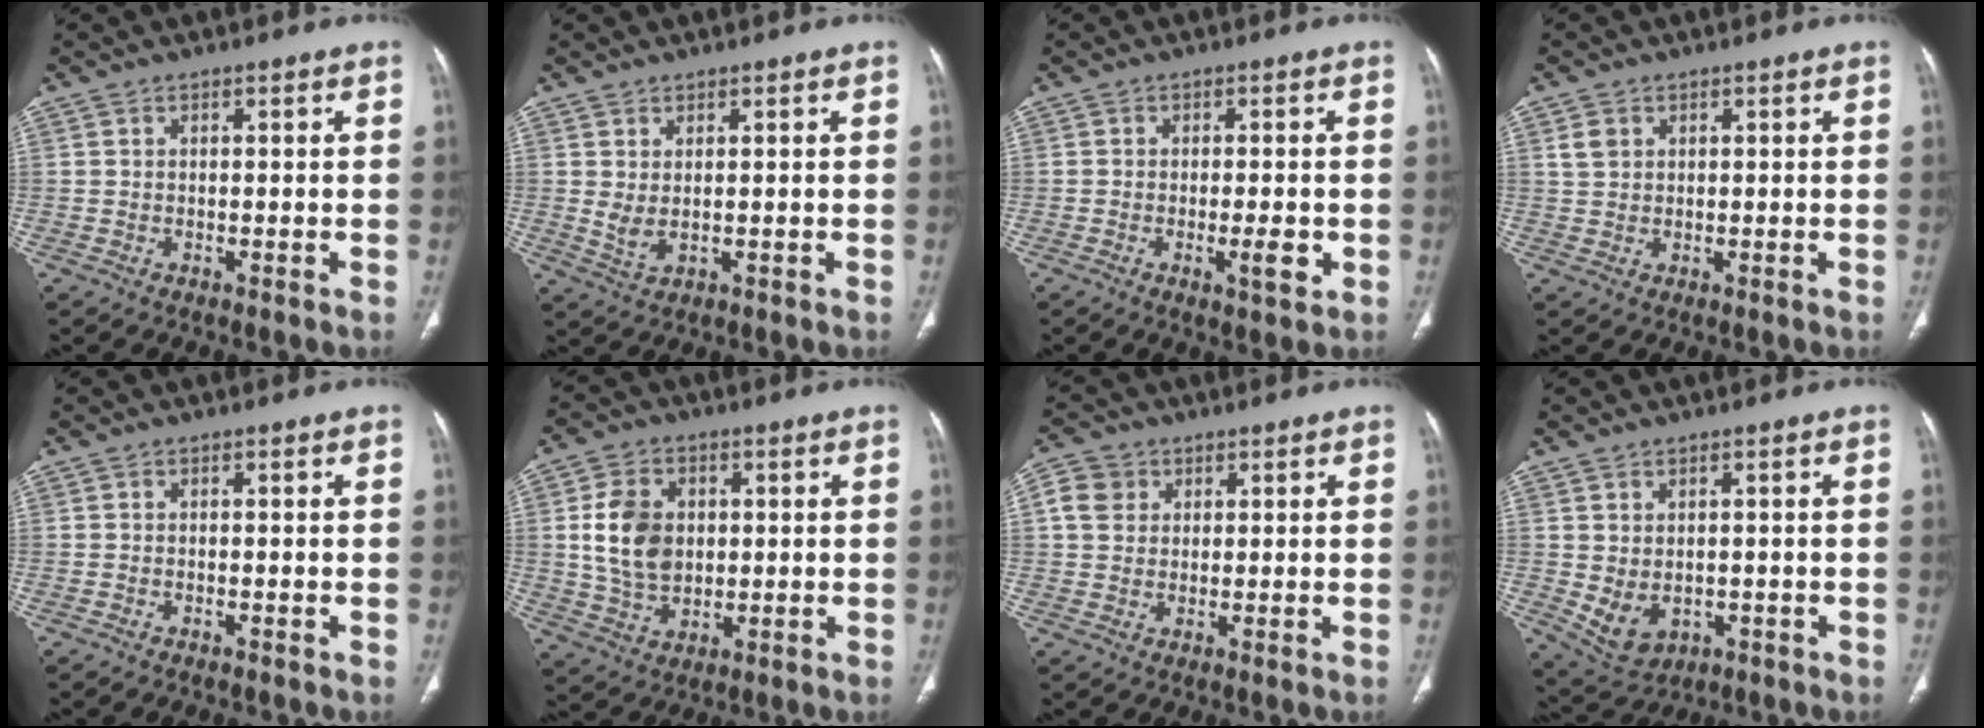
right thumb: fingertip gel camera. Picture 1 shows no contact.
{"total": 2.8, "force": [0.4, 1.3, 2.5], "torque": [-0.049, -0.006, 0.016]}
{"total": 4.1, "force": [-1.2, 1.1, 3.7], "torque": [-0.056, -0.004, -0.016]}
{"total": 2.5, "force": [1.1, 1.9, 1.2], "torque": [-0.021, 0.000, 0.024]}
{"total": 0.5, "force": [-0.5, 0.1, 0.2], "torque": [-0.009, 0.000, -0.010]}
{"total": 10.7, "force": [1.3, 8.0, 7.0], "torque": [-0.110, -0.003, 0.029]}
{"total": 5.0, "force": [1.5, 4.4, 1.9], "torque": [-0.019, 0.003, 0.025]}
{"total": 6.3, "force": [-0.9, 4.6, 4.3], "torque": [-0.064, -0.001, 0.008]}